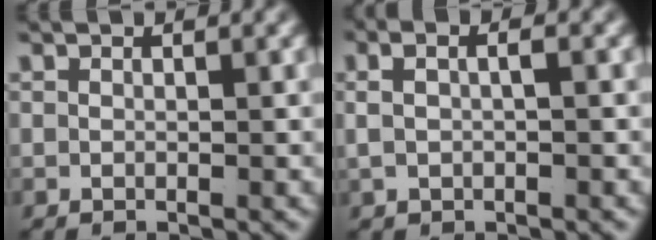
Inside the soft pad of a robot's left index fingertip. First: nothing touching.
{"total": 2.7, "force": [0.2, 1.4, 2.3], "torque": [-0.040, 0.006, 0.005]}